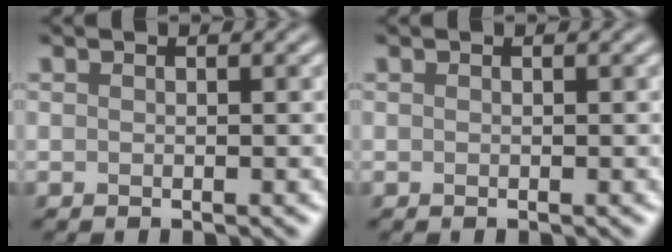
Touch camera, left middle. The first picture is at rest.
{"total": 0.0}